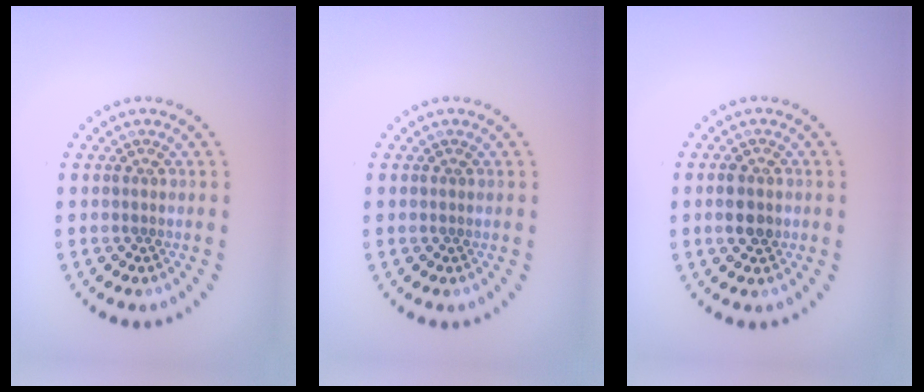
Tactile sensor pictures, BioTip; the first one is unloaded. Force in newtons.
{"total": 0.0}
{"total": 2.2, "press": 2.2, "slide": 0.2}